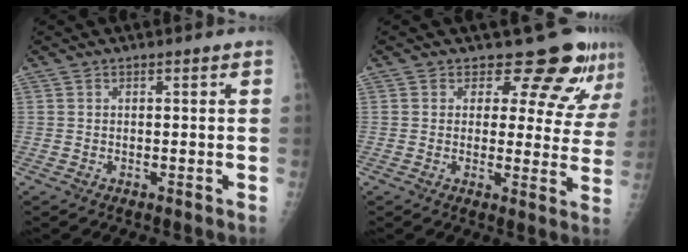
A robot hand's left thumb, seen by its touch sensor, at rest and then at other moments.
{"total": 8.9, "force": [7.8, 3.8, 1.8], "torque": [0.019, -0.051, 0.077]}